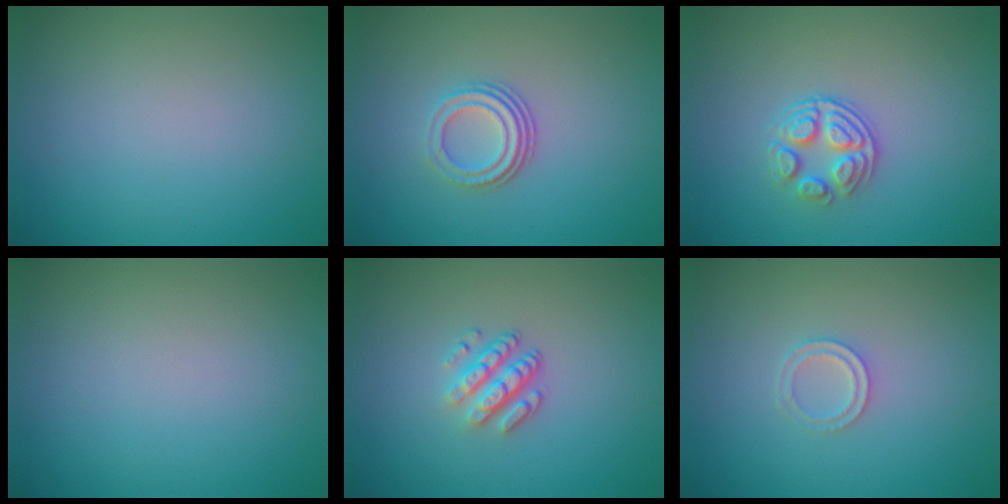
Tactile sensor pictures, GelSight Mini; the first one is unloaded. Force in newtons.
{"total": 3.2, "press": 2.3, "slide": 2.3}
{"total": 3.1, "press": 2.6, "slide": 1.8}
{"total": 0.0}
{"total": 3.2, "press": 2.3, "slide": 2.2}
{"total": 1.4, "press": 1.4, "slide": 0.3}